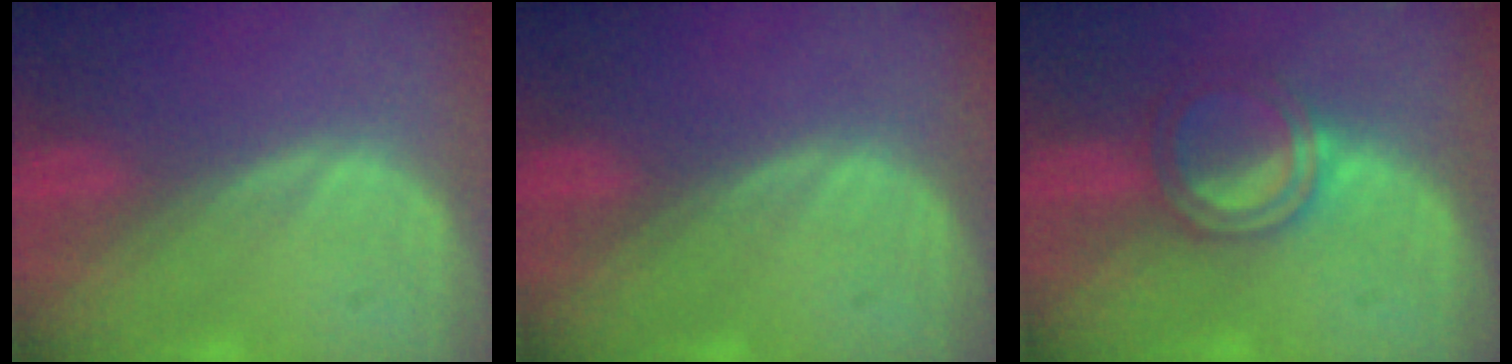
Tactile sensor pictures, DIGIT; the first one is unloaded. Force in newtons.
{"total": 0.0}
{"total": 5.0, "press": 4.7, "slide": 1.7}